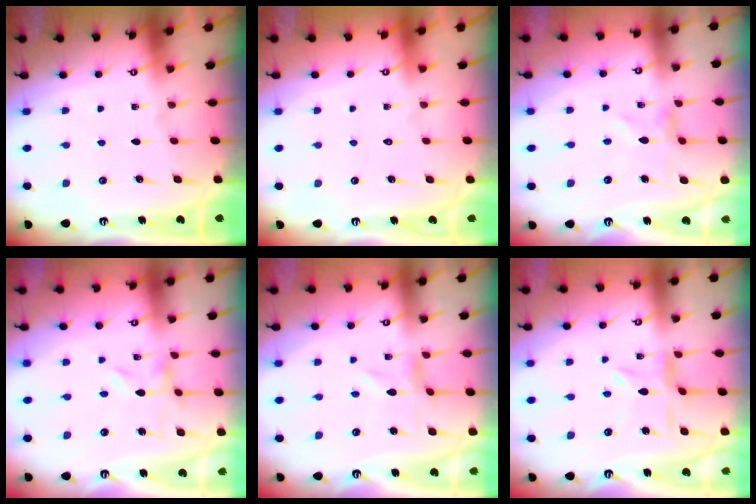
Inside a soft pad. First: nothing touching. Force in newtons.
{"total": 1.5, "press": 1.5, "slide": 0.1}
{"total": 2.6, "press": 2.6, "slide": 0.3}
{"total": 0.0}
{"total": 0.7, "press": 0.7, "slide": 0.2}
{"total": 3.6, "press": 3.6, "slide": 0.3}